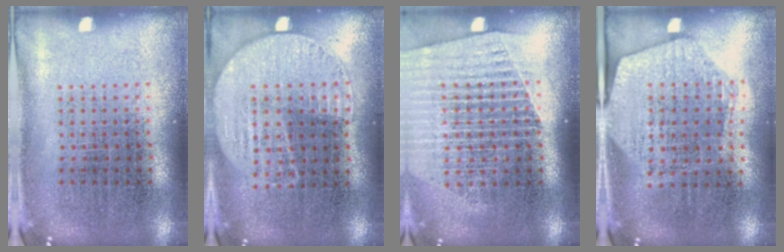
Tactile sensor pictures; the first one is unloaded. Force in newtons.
{"total": 1.1, "press": 1.0, "slide": 0.5}
{"total": 1.7, "press": 1.6, "slide": 0.6}
{"total": 1.8, "press": 1.6, "slide": 0.8}